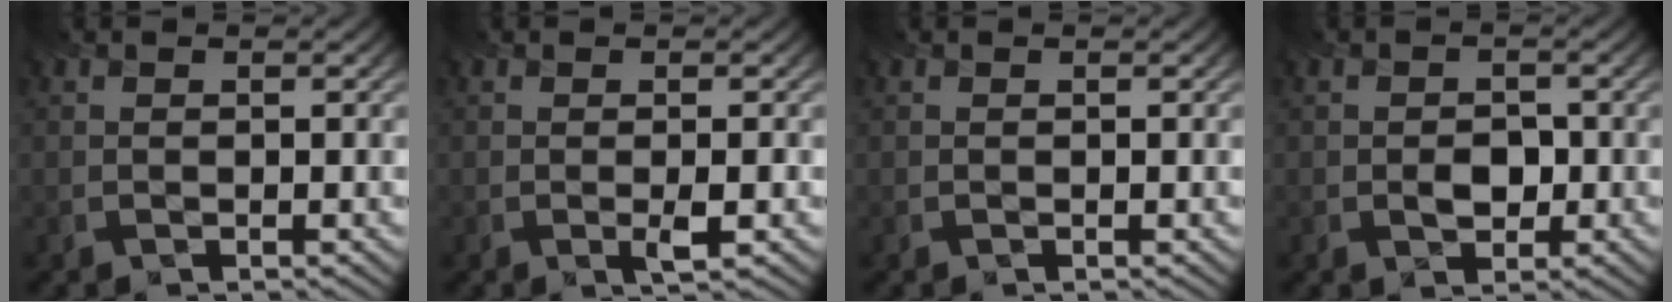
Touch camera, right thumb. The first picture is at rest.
{"total": 1.8, "force": [-0.2, 0.3, 1.8], "torque": [-0.033, -0.004, -0.001]}
{"total": 0.0}
{"total": 2.7, "force": [-0.4, 2.1, 1.7], "torque": [-0.031, -0.009, -0.008]}